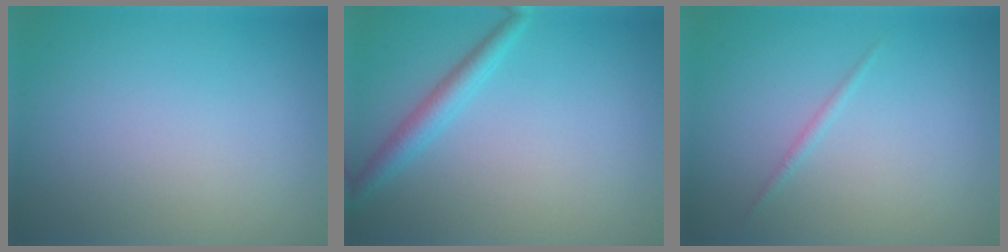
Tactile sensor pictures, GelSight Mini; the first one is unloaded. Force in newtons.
{"total": 2.4, "press": 2.4, "slide": 0.1}
{"total": 0.6, "press": 0.6, "slide": 0.0}